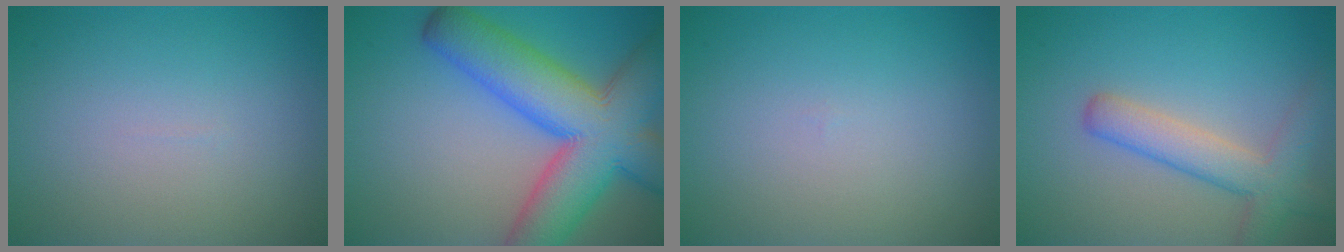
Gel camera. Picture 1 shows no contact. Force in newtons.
{"total": 12.5, "press": 12.4, "slide": 0.5}
{"total": 0.0}
{"total": 4.3, "press": 4.3, "slide": 0.2}